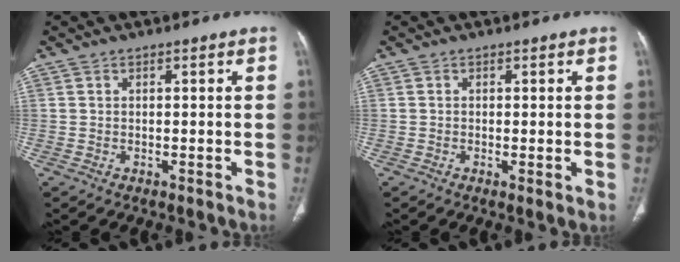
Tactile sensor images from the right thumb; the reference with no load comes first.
{"total": 1.1, "force": [-0.1, 0.2, 1.1], "torque": [-0.025, -0.007, -0.004]}